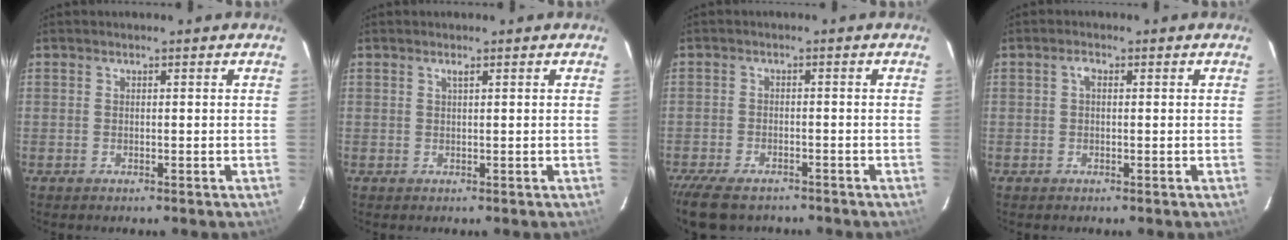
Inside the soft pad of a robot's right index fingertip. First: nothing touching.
{"total": 0.6, "force": [0.3, -0.1, 0.4], "torque": [-0.009, 0.003, 0.005]}
{"total": 8.2, "force": [-6.6, 3.4, 3.4], "torque": [-0.094, -0.017, -0.114]}
{"total": 1.3, "force": [0.2, 0.7, 1.1], "torque": [-0.021, 0.008, 0.001]}